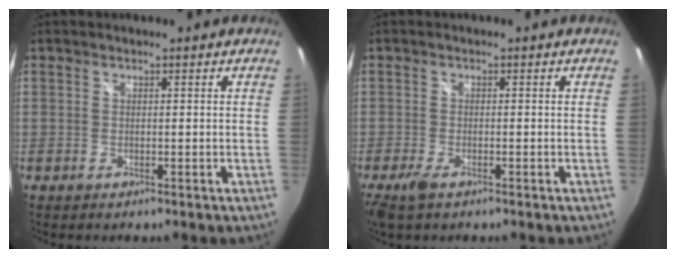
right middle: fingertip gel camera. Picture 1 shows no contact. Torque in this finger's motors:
{"motor_torque": [0.73, -0.66, 0.13, 0.05]}